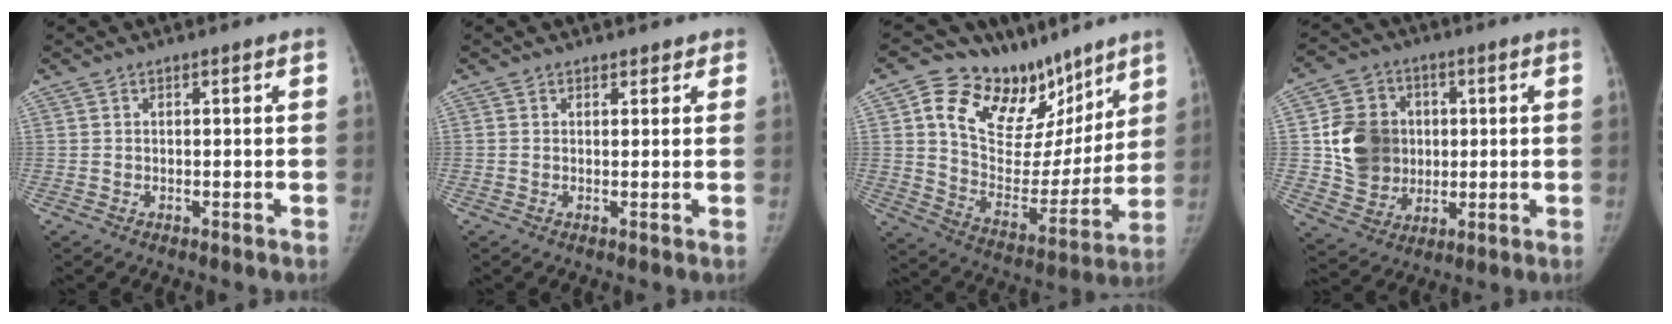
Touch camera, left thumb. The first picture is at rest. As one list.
[{"total": 1.5, "force": [1.1, 1.0, 0.1], "torque": [0.018, -0.004, 0.007]}, {"total": 25.0, "force": [14.7, 13.9, 14.6], "torque": [-0.175, -0.051, 0.242]}, {"total": 13.7, "force": [1.1, 11.9, 6.8], "torque": [-0.086, 0.000, 0.029]}]